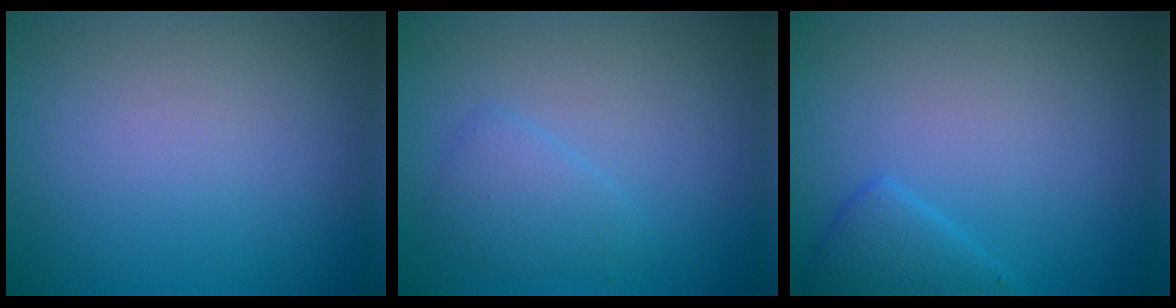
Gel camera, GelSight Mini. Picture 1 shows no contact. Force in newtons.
{"total": 1.9, "press": 1.9, "slide": 0.1}
{"total": 2.3, "press": 2.3, "slide": 0.1}